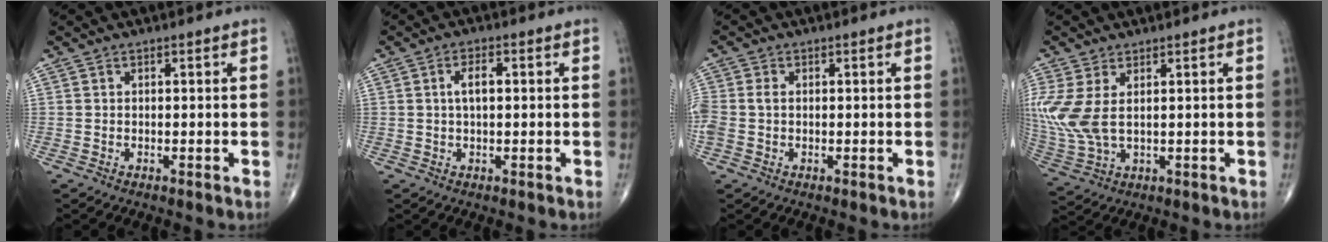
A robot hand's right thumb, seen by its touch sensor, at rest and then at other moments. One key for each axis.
{"total": 3.2, "fx": 0.4, "fy": 1.4, "fz": 2.9, "tx": -0.054, "ty": 0.005, "tz": 0.006}
{"total": 3.4, "fx": -0.2, "fy": 2.4, "fz": 2.5, "tx": -0.075, "ty": 0.006, "tz": -0.005}
{"total": 10.2, "fx": 1.9, "fy": 5.4, "fz": 8.4, "tx": -0.223, "ty": -0.002, "tz": 0.053}